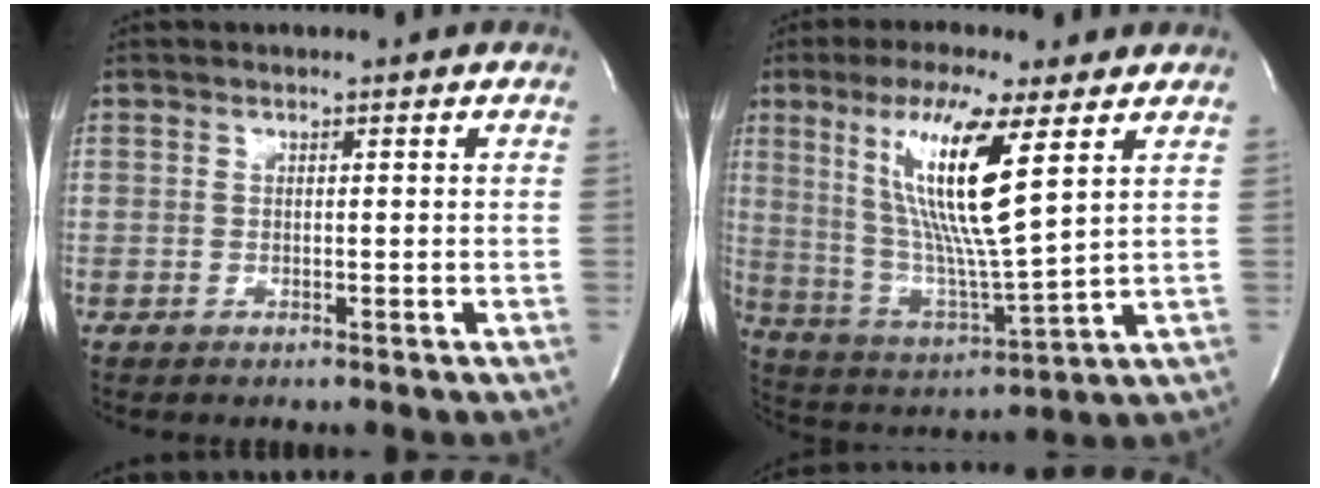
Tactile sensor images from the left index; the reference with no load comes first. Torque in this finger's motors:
{"motor_torque": [1.68, -0.46, 1.05, 0.16]}